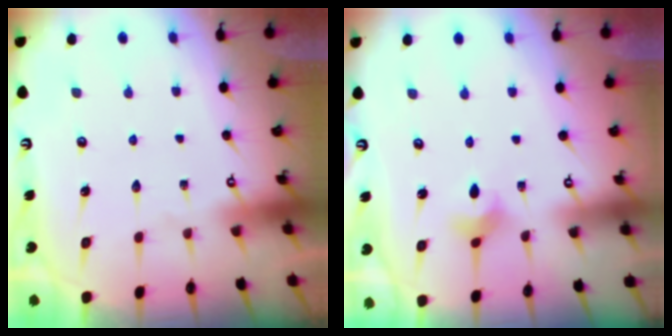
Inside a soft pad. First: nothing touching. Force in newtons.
{"total": 2.9, "press": 2.9, "slide": 0.7}